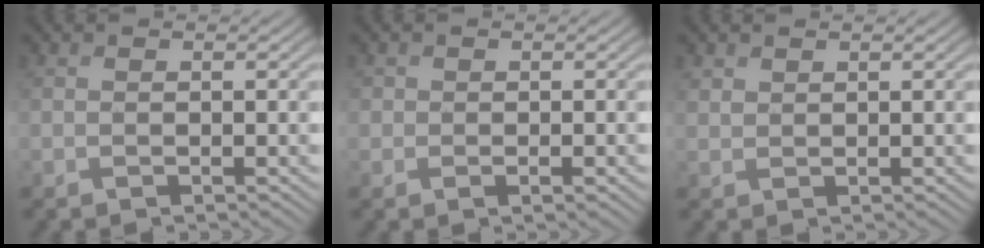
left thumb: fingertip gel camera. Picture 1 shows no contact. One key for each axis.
{"total": 1.9, "fx": -0.1, "fy": 1.5, "fz": 1.1, "tx": -0.018, "ty": -0.007, "tz": -0.004}
{"total": 1.4, "fx": 1.1, "fy": 0.8, "fz": 0.4, "tx": -0.013, "ty": 0.001, "tz": 0.025}